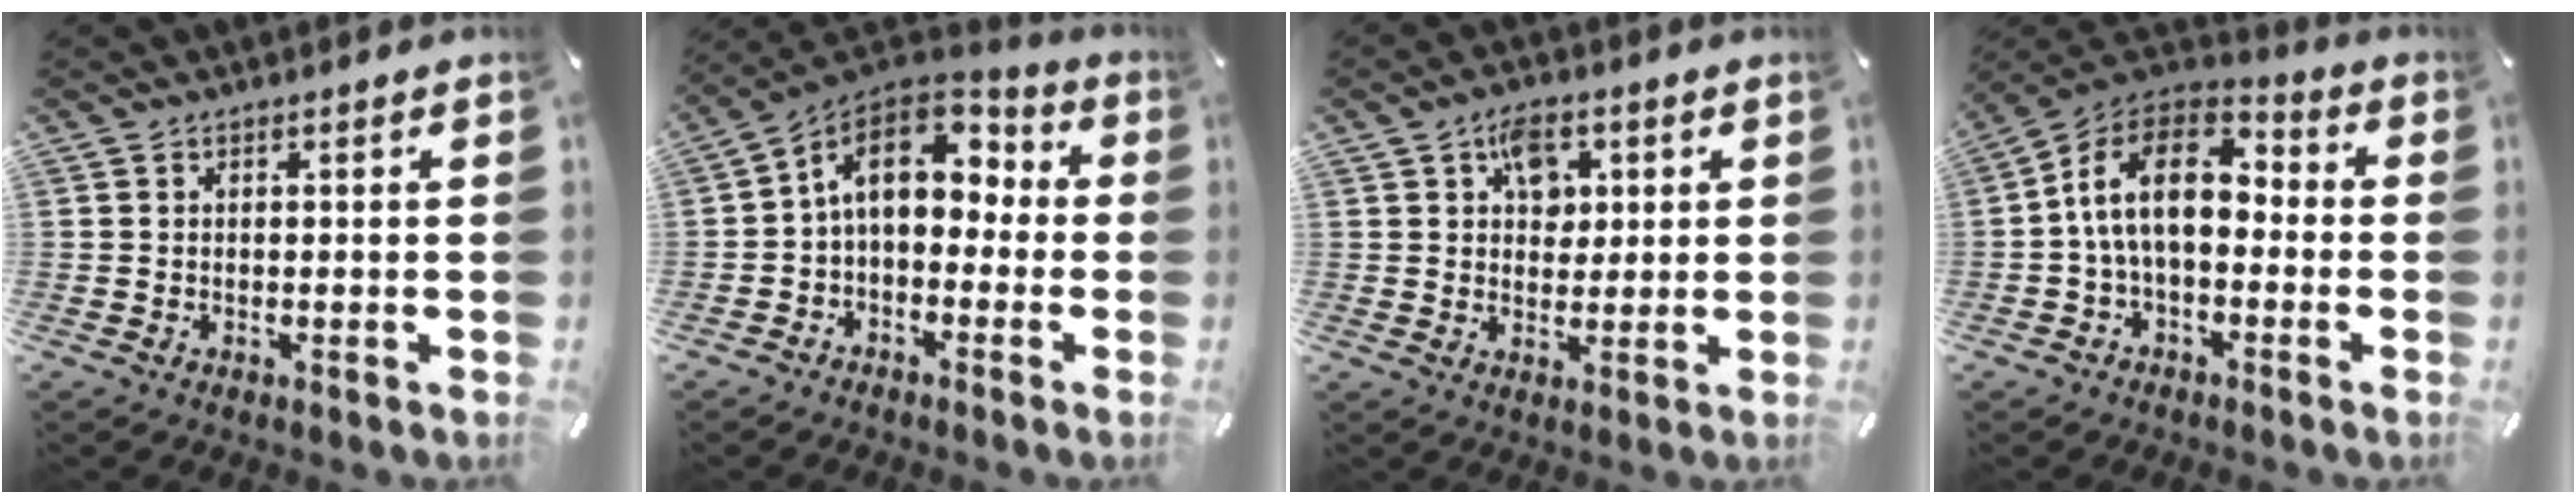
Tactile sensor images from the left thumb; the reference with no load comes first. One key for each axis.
{"total": 11.8, "fx": 1.8, "fy": 8.2, "fz": 8.3, "tx": -0.143, "ty": 0.003, "tz": 0.031}
{"total": 7.0, "fx": 2.6, "fy": 5.3, "fz": 3.7, "tx": -0.045, "ty": 0.000, "tz": 0.042}
{"total": 14.3, "fx": 0.2, "fy": 8.7, "fz": 11.4, "tx": -0.243, "ty": 0.012, "tz": -0.001}